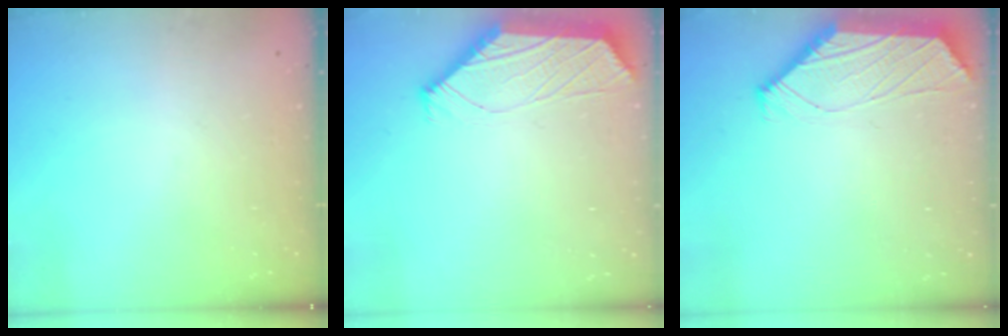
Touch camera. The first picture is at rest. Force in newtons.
{"total": 1.8, "press": 1.8, "slide": 0.2}
{"total": 1.0, "press": 0.9, "slide": 0.5}